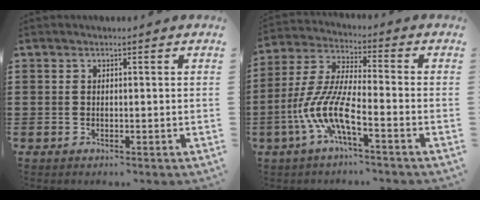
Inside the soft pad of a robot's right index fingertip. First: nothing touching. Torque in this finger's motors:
{"motor_torque": [1.38, -0.76, 1.05, 0.21]}